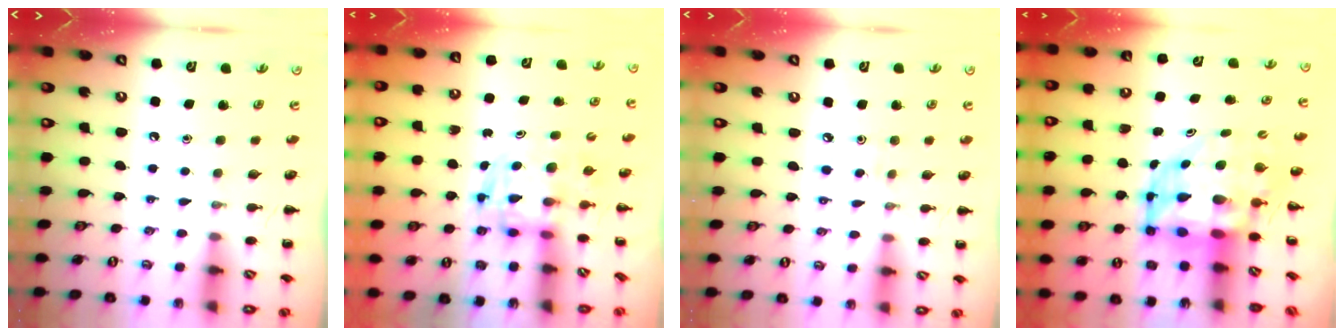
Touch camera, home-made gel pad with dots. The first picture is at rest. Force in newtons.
{"total": 3.5, "press": 3.4, "slide": 0.6}
{"total": 2.7, "press": 2.5, "slide": 0.9}
{"total": 9.5, "press": 9.1, "slide": 2.7}